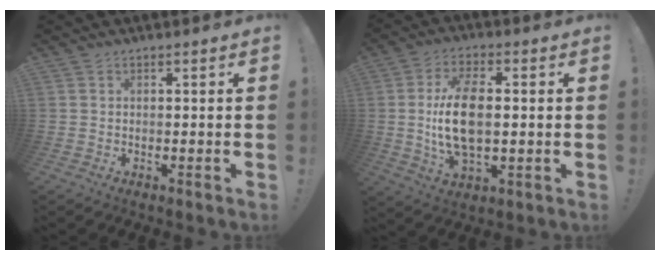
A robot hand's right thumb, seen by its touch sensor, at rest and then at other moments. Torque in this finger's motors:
{"motor_torque": [0.09, 0.55, 0.49, 0.71, 0.36]}